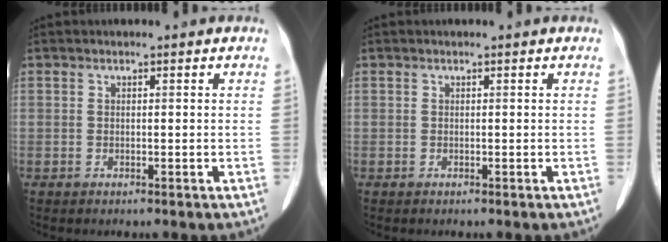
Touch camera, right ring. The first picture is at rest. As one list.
[{"total": 0.0}]